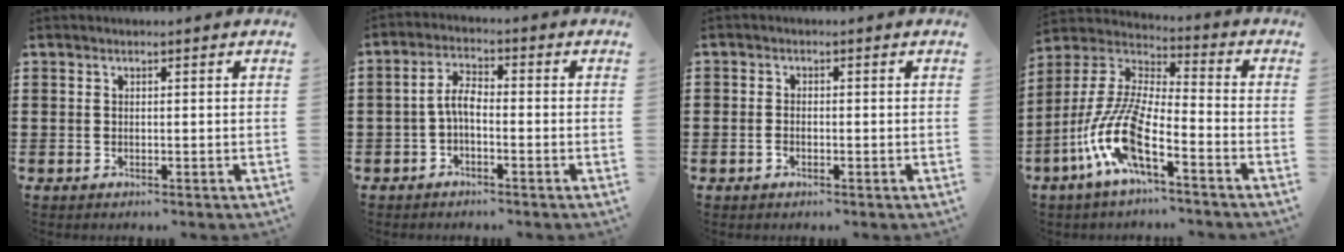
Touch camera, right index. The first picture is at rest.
{"total": 3.7, "force": [-1.2, 1.5, 3.2], "torque": [-0.074, 0.006, -0.028]}
{"total": 1.0, "force": [-0.7, 0.5, 0.6], "torque": [-0.012, -0.002, -0.012]}
{"total": 11.8, "force": [-6.8, 2.8, 9.2], "torque": [-0.228, -0.018, -0.141]}